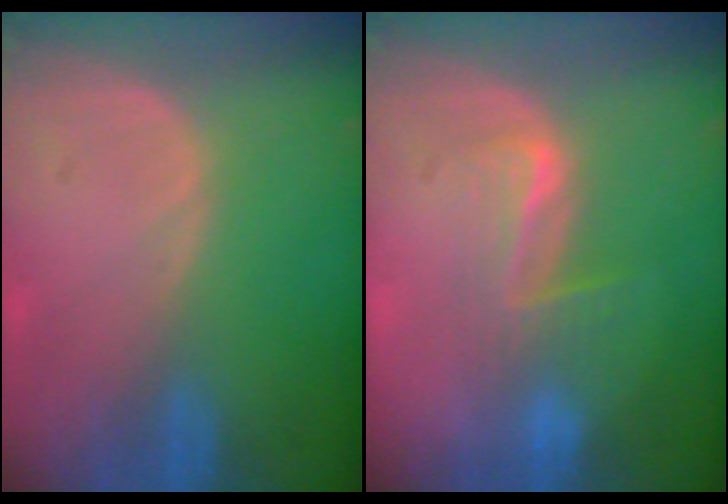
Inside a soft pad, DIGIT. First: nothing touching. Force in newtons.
{"total": 4.6, "press": 4.4, "slide": 1.4}